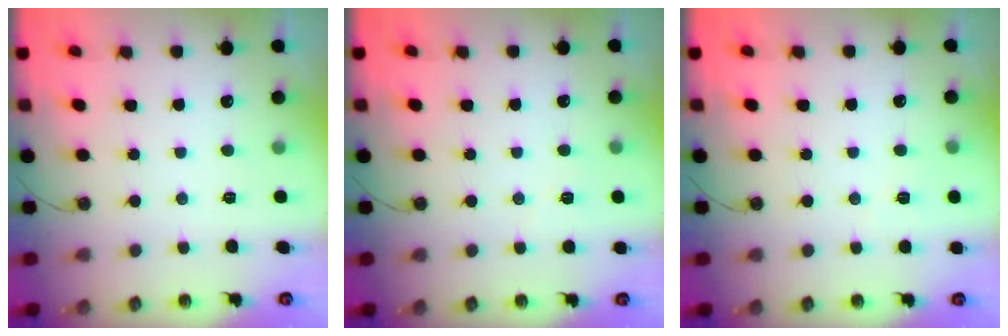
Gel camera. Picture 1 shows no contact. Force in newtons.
{"total": 3.8, "press": 3.7, "slide": 1.0}
{"total": 2.6, "press": 2.5, "slide": 0.8}